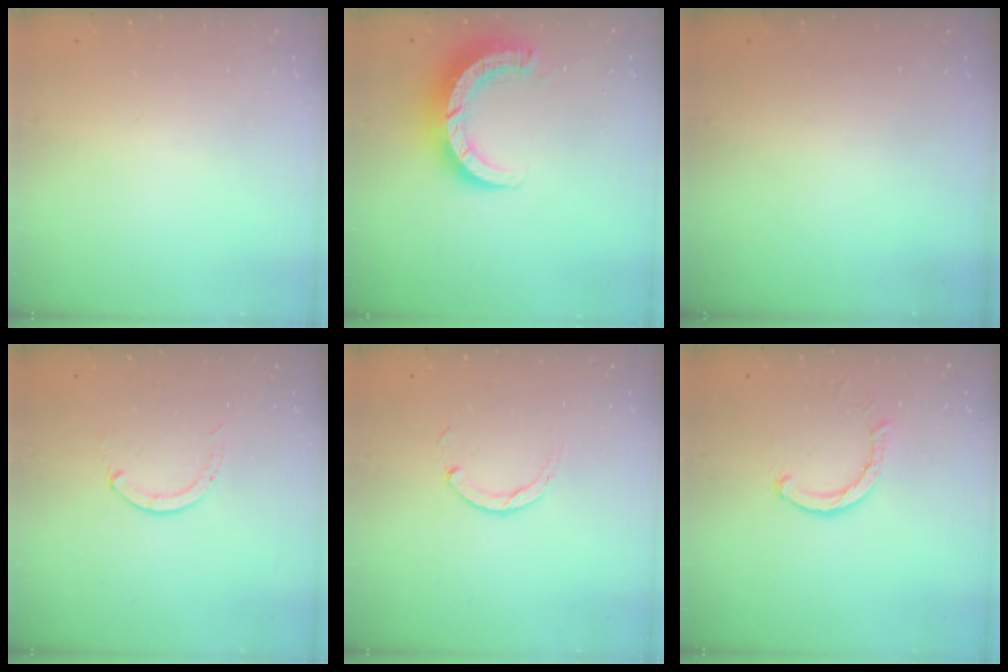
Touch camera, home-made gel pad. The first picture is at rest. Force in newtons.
{"total": 9.1, "press": 9.1, "slide": 1.1}
{"total": 0.0}
{"total": 0.0}
{"total": 3.0, "press": 2.9, "slide": 0.4}
{"total": 2.6, "press": 2.6, "slide": 0.1}